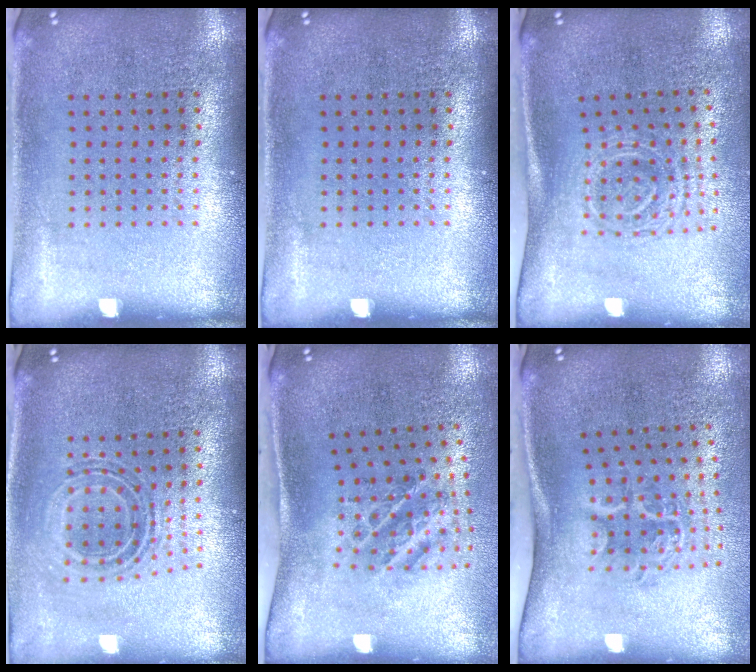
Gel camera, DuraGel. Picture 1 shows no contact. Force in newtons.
{"total": 0.0}
{"total": 1.7, "press": 1.3, "slide": 1.2}
{"total": 0.7, "press": 0.7, "slide": 0.3}
{"total": 1.5, "press": 1.2, "slide": 0.9}
{"total": 2.1, "press": 1.4, "slide": 1.6}